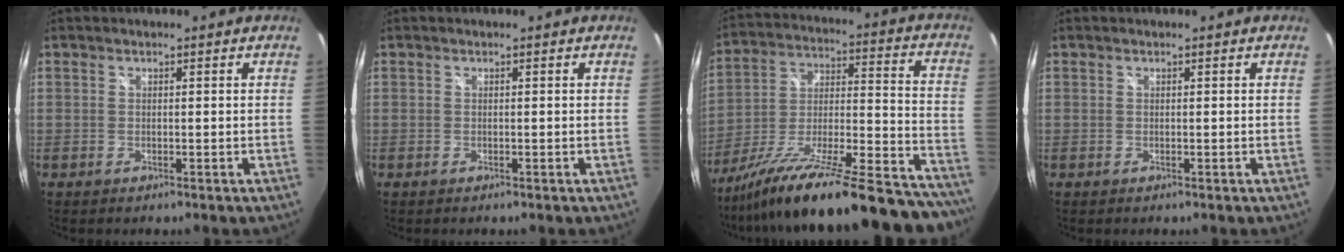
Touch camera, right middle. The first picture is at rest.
{"total": 0.0}
{"total": 33.7, "force": [-28.1, 5.4, 17.7], "torque": [-0.240, -0.039, -0.413]}
{"total": 0.0}